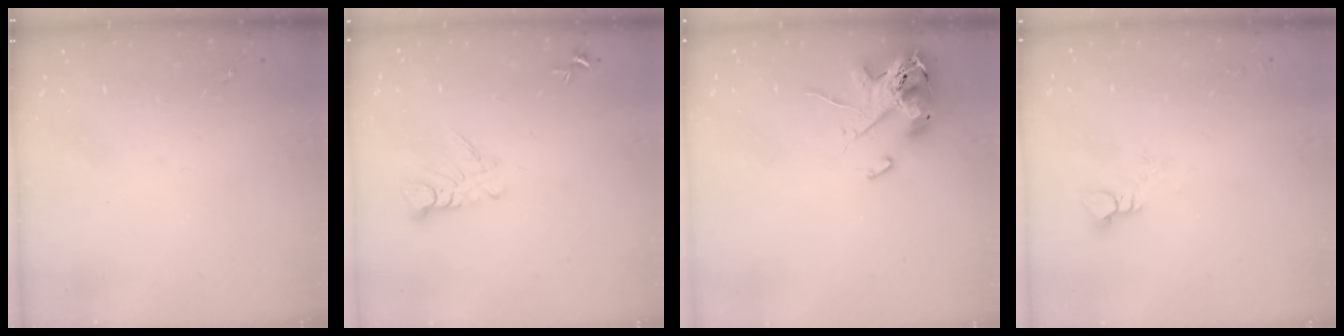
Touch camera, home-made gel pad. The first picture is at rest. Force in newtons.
{"total": 5.2, "press": 5.2, "slide": 0.3}
{"total": 12.8, "press": 12.6, "slide": 2.3}
{"total": 4.8, "press": 4.8, "slide": 0.2}